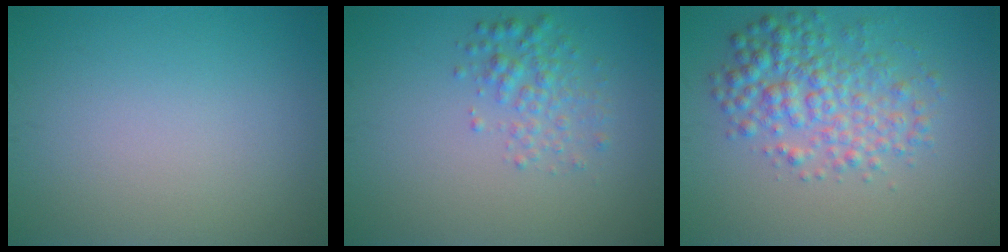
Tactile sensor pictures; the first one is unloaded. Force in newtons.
{"total": 2.4, "press": 2.4, "slide": 0.1}
{"total": 4.8, "press": 4.8, "slide": 0.0}